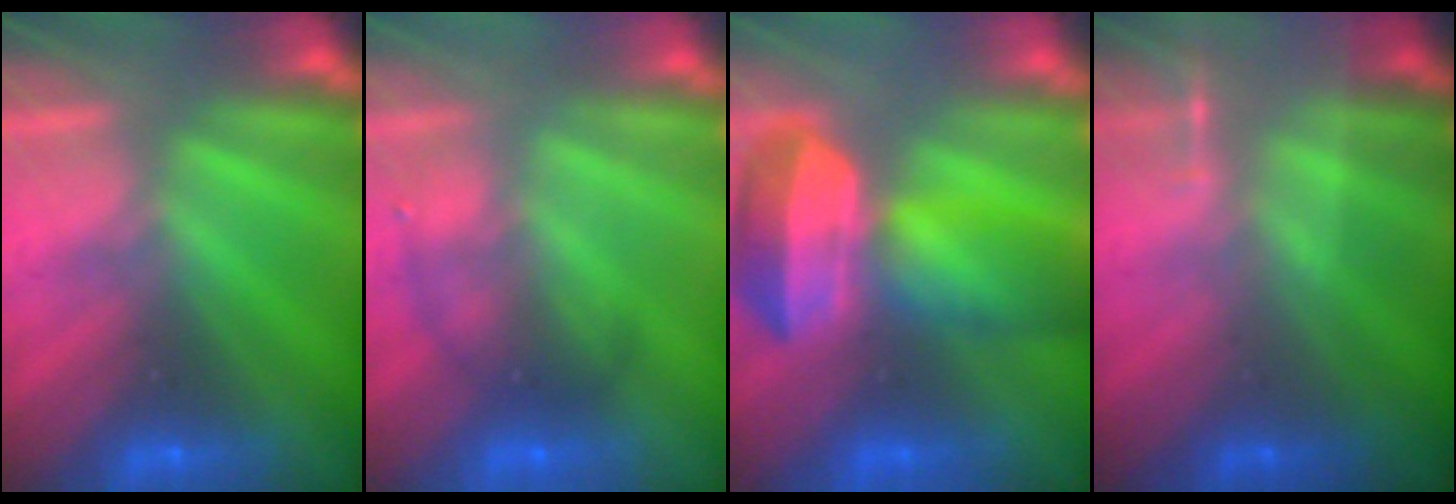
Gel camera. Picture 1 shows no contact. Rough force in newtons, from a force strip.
{"total": 1.2}
{"total": 10.2}
{"total": 1.8}